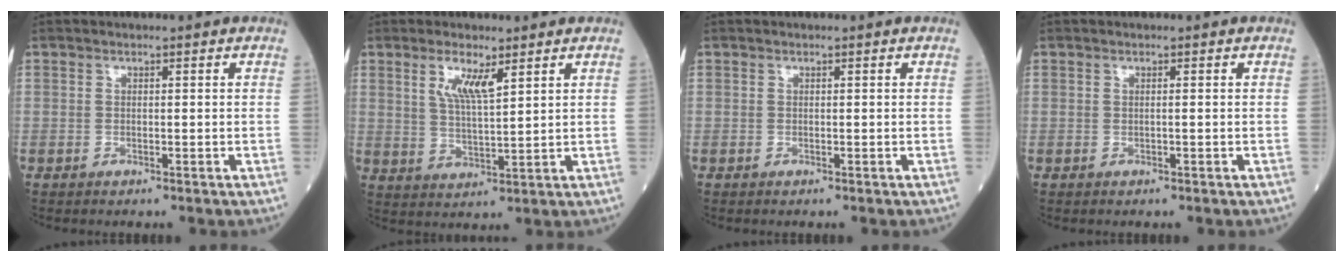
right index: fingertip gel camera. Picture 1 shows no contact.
{"total": 5.4, "force": [2.9, 1.0, 4.4], "torque": [-0.093, -0.004, 0.057]}
{"total": 0.0}
{"total": 0.0}